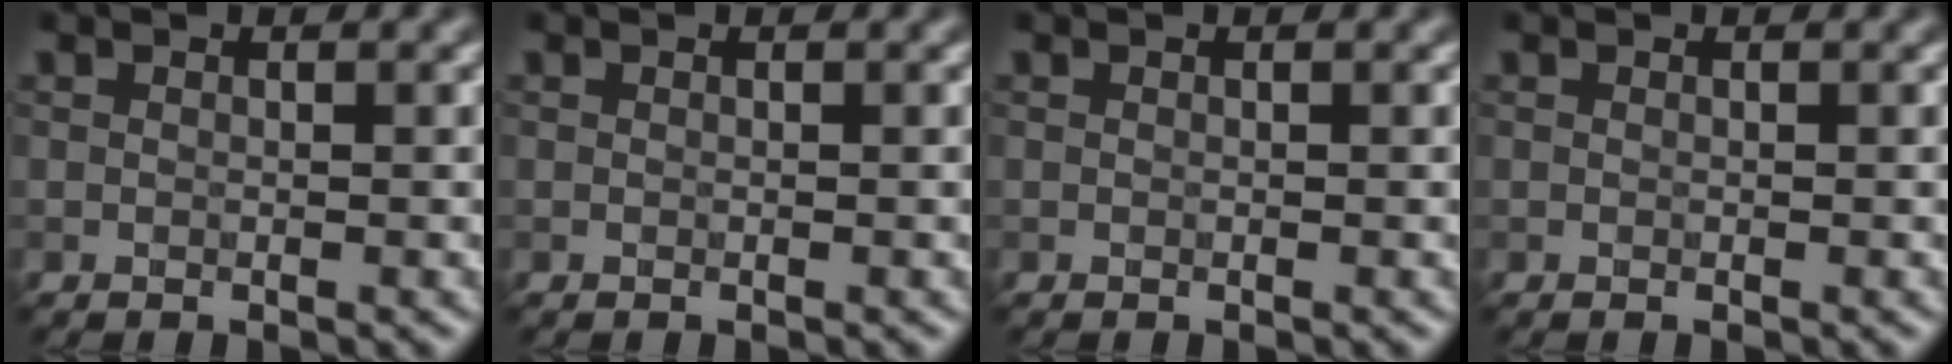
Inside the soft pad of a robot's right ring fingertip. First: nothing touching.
{"total": 0.0}
{"total": 0.0}
{"total": 0.0}